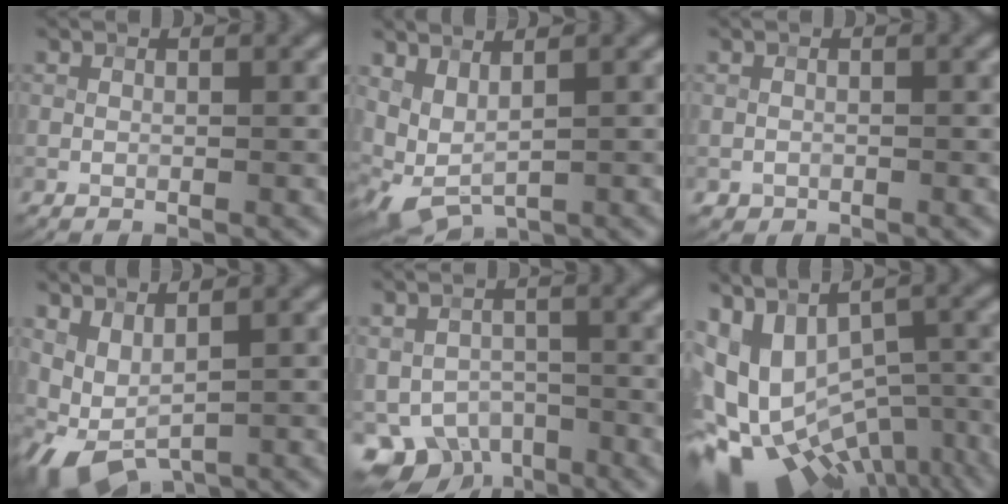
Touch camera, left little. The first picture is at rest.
{"total": 3.4, "force": [1.4, 1.3, 2.8], "torque": [-0.073, -0.009, 0.037]}
{"total": 0.6, "force": [-0.3, 0.5, 0.0], "torque": [0.005, -0.005, -0.005]}
{"total": 4.3, "force": [0.1, 2.2, 3.7], "torque": [-0.086, -0.007, 0.010]}
{"total": 6.1, "force": [-3.9, 4.0, 2.4], "torque": [-0.028, -0.021, -0.061]}
{"total": 14.3, "force": [-5.6, 8.9, 9.7], "torque": [-0.171, -0.003, -0.036]}